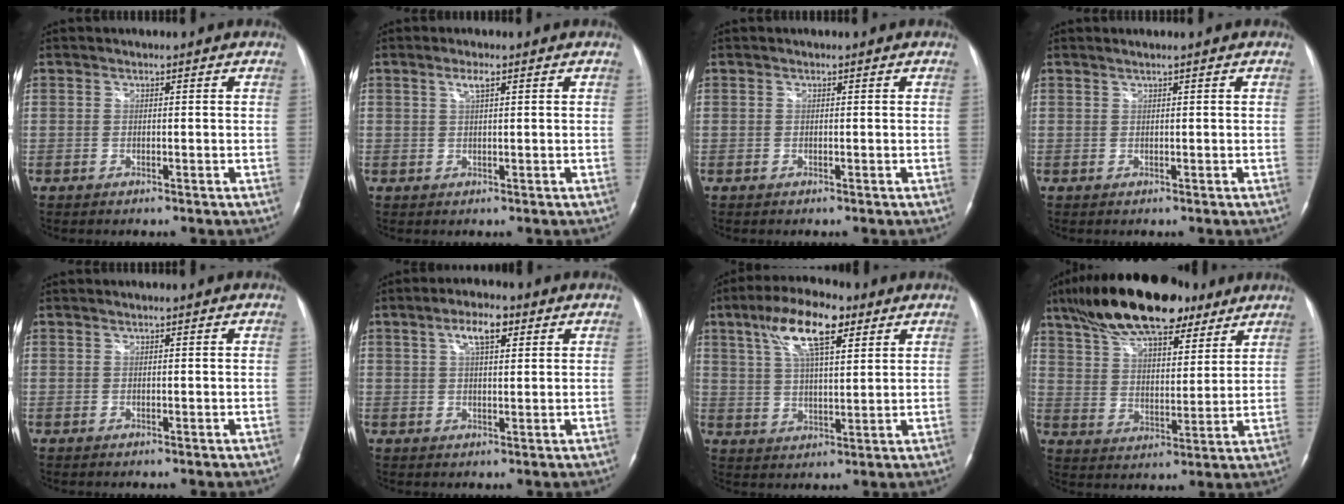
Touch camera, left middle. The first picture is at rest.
{"total": 1.7, "force": [0.9, 0.4, 1.4], "torque": [-0.030, 0.003, 0.019]}
{"total": 0.0}
{"total": 0.7, "force": [0.6, -0.2, 0.4], "torque": [-0.015, 0.004, 0.016]}
{"total": 0.0}
{"total": 5.0, "force": [2.4, 1.8, 4.0], "torque": [-0.078, 0.011, 0.042]}
{"total": 11.7, "force": [6.3, 3.5, 9.2], "torque": [-0.175, 0.019, 0.113]}
{"total": 19.6, "force": [14.3, 6.8, 11.6], "torque": [-0.209, 0.036, 0.239]}